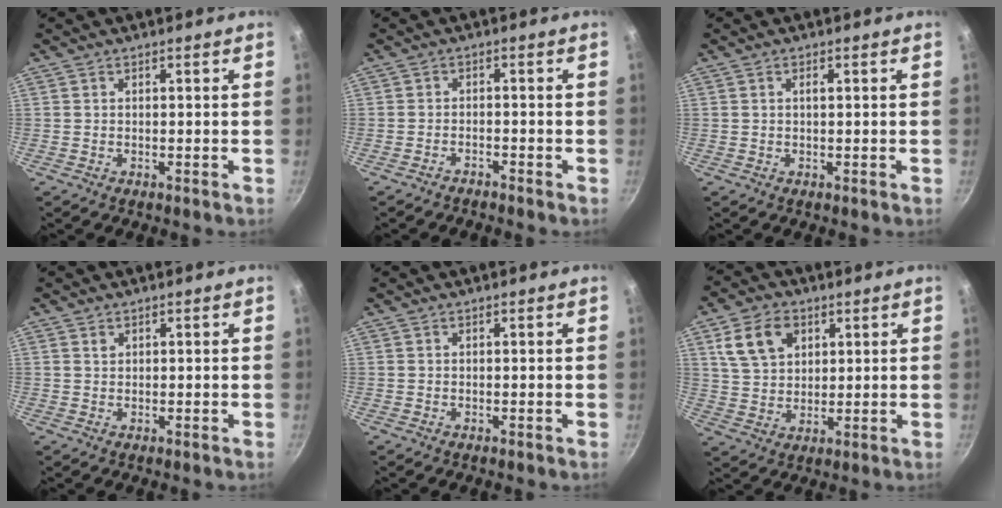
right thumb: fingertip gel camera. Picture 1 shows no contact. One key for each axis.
{"total": 1.8, "fx": -1.7, "fy": 0.3, "fz": 0.2, "tx": -0.007, "ty": 0.024, "tz": -0.027}
{"total": 0.8, "fx": 0.2, "fy": 0.1, "fz": 0.8, "tx": -0.013, "ty": 0.001, "tz": 0.004}
{"total": 0.8, "fx": 0.5, "fy": 0.5, "fz": 0.3, "tx": -0.005, "ty": 0.000, "tz": 0.009}
{"total": 0.0}
{"total": 9.9, "fx": 4.0, "fy": 7.2, "fz": 5.5, "tx": -0.084, "ty": -0.001, "tz": 0.077}